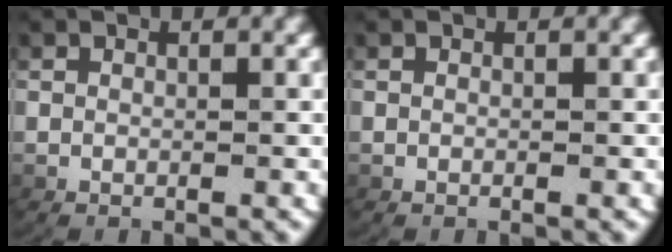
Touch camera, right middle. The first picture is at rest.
{"total": 0.0}